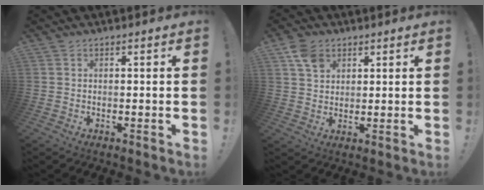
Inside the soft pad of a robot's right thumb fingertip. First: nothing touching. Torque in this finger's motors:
{"motor_torque": [0.11, 1.36, 0.14, -0.16, 0.01]}